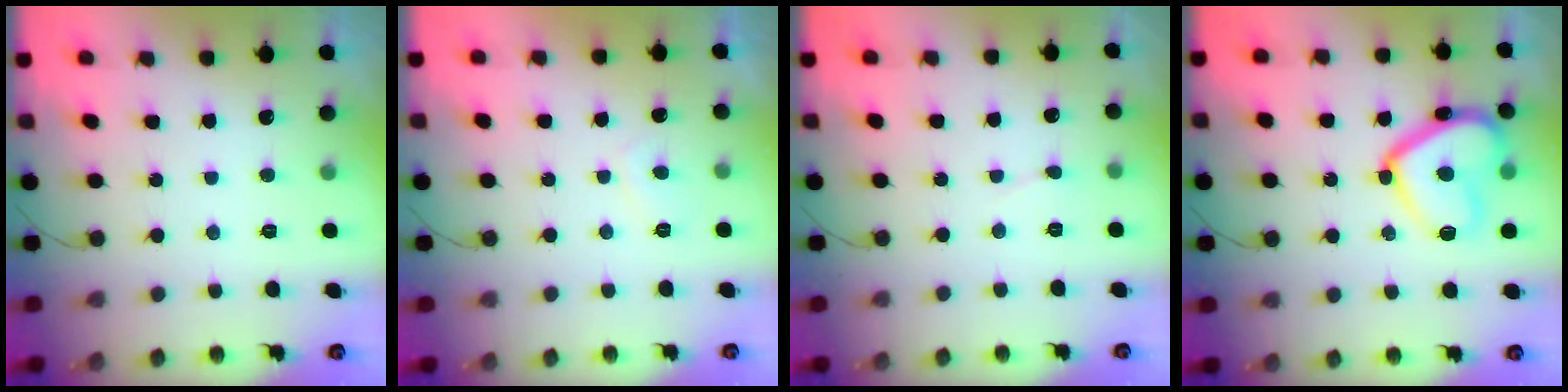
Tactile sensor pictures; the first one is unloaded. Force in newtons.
{"total": 2.0, "press": 1.9, "slide": 0.5}
{"total": 2.5, "press": 2.5, "slide": 0.1}
{"total": 16.3, "press": 16.2, "slide": 1.3}